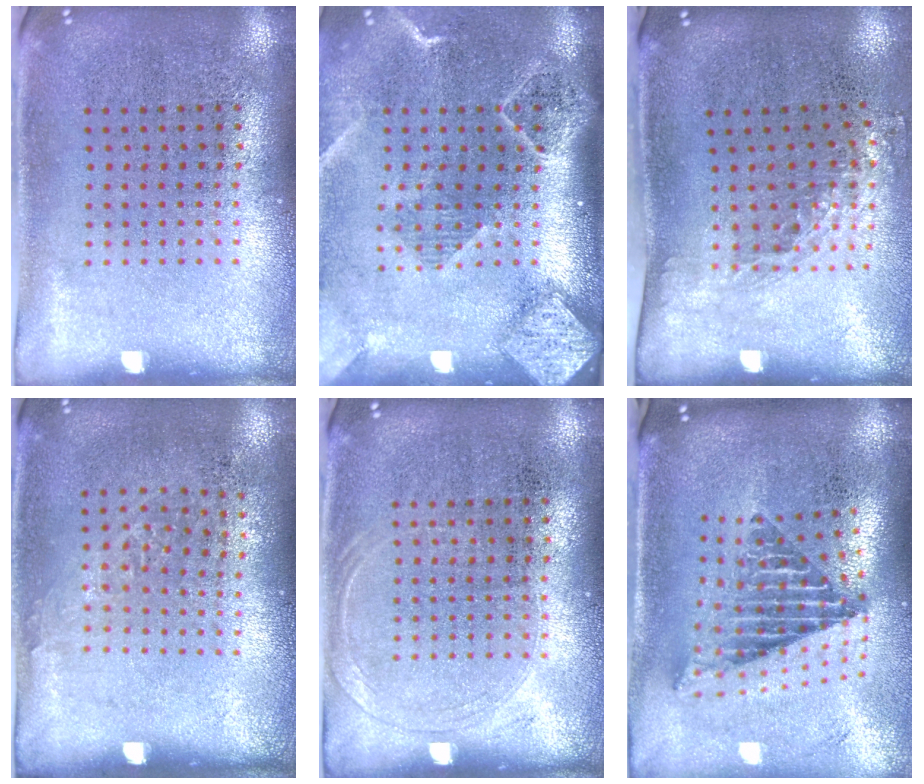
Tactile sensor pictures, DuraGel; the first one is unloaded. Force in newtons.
{"total": 2.5, "press": 2.0, "slide": 1.5}
{"total": 1.5, "press": 1.1, "slide": 1.0}
{"total": 0.8, "press": 0.6, "slide": 0.6}
{"total": 1.1, "press": 1.0, "slide": 0.3}
{"total": 2.5, "press": 1.7, "slide": 1.8}